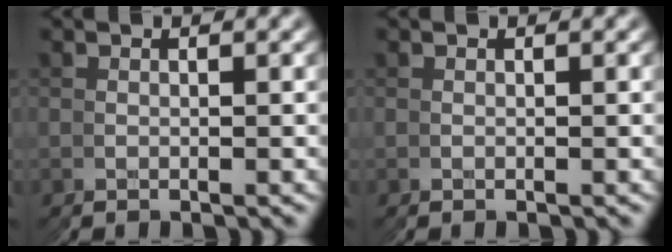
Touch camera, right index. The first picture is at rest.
{"total": 0.0}